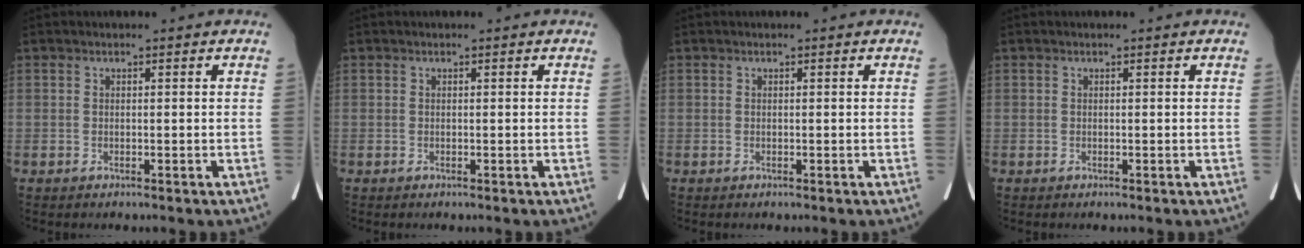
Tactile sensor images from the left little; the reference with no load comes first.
{"total": 0.0}
{"total": 0.0}
{"total": 0.0}